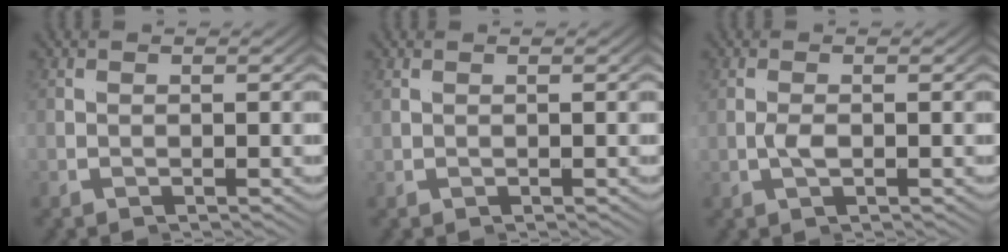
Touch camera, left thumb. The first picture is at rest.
{"total": 0.0}
{"total": 0.6, "force": [0.2, 0.0, 0.5], "torque": [-0.015, 0.003, -0.002]}